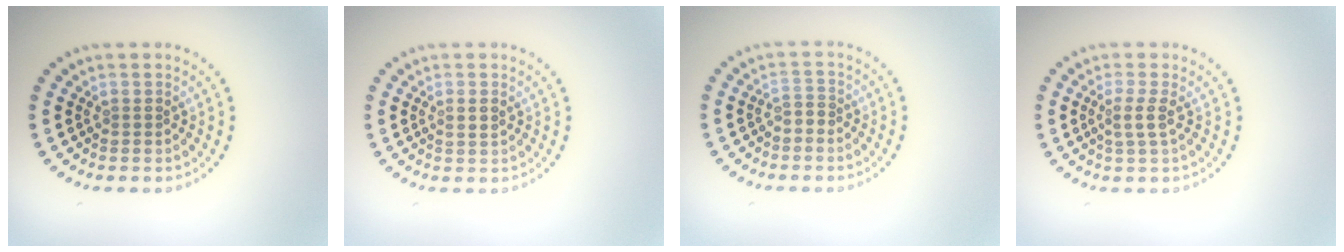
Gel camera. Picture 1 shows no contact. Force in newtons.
{"total": 1.2, "press": 1.1, "slide": 0.4}
{"total": 1.2, "press": 1.0, "slide": 0.7}
{"total": 1.7, "press": 1.4, "slide": 1.0}